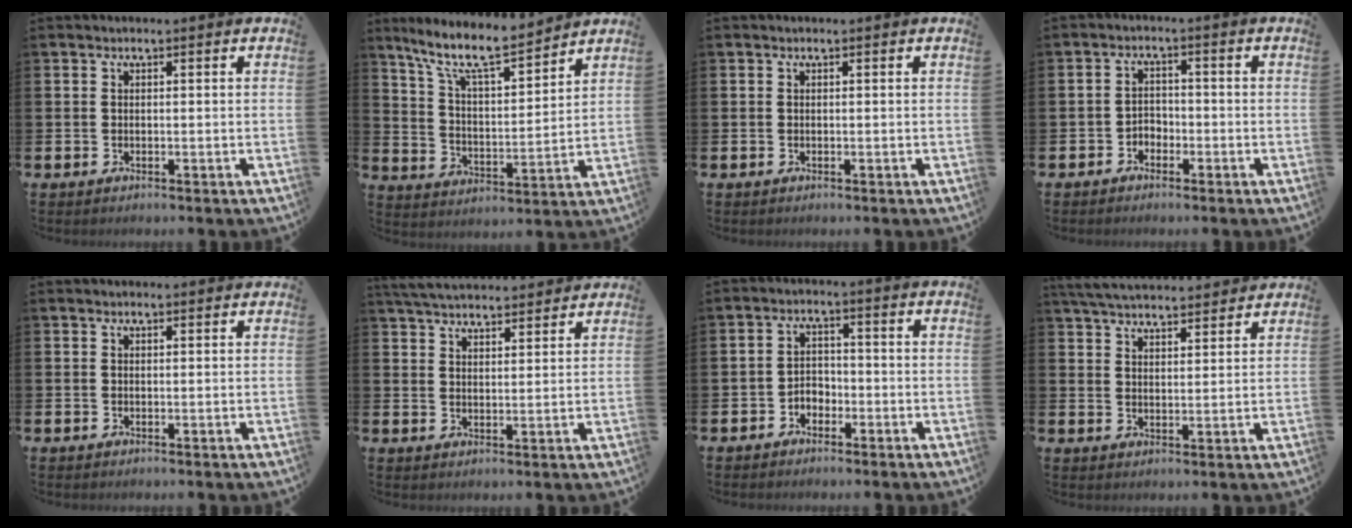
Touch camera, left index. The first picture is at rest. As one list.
[{"total": 9.9, "force": [8.7, 1.5, 4.4], "torque": [-0.112, -0.050, 0.151]}, {"total": 0.0}, {"total": 2.2, "force": [-1.7, 1.3, 0.2], "torque": [-0.013, 0.006, -0.039]}, {"total": 0.6, "force": [0.6, 0.0, 0.1], "torque": [0.007, -0.004, 0.008]}, {"total": 4.8, "force": [4.7, 0.6, 0.5], "torque": [-0.030, -0.022, 0.086]}, {"total": 2.5, "force": [-1.9, 1.6, 0.4], "torque": [-0.018, 0.009, -0.042]}, {"total": 5.1, "force": [5.0, 0.6, 0.7], "torque": [-0.034, -0.025, 0.091]}]